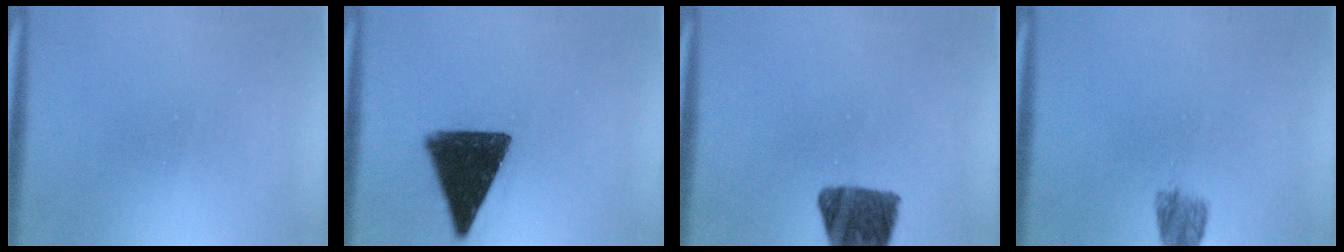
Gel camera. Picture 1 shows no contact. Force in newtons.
{"total": 13.0}
{"total": 10.7}
{"total": 2.1}